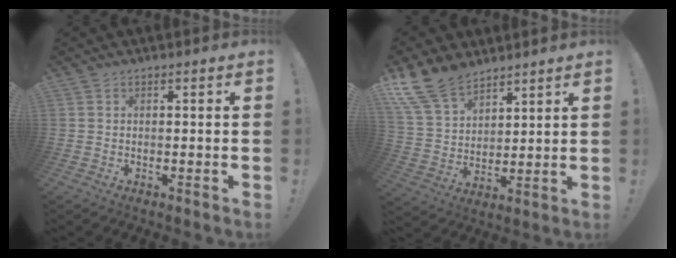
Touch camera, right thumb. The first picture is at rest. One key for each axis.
{"total": 14.7, "fx": 11.1, "fy": 7.7, "fz": 5.7, "tx": -0.123, "ty": -0.064, "tz": 0.215}